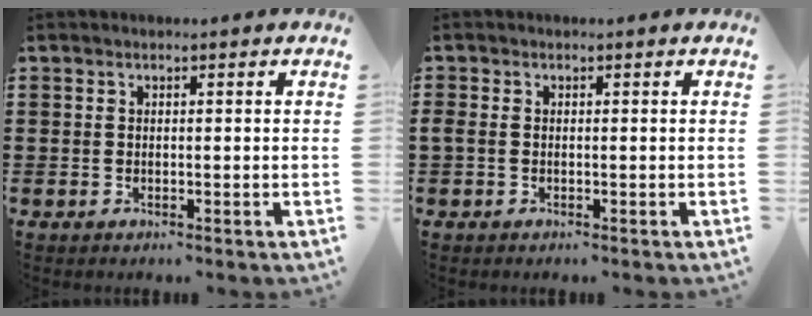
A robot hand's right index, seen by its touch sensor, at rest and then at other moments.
{"total": 0.6, "force": [-0.2, 0.2, 0.5], "torque": [-0.018, -0.005, -0.006]}